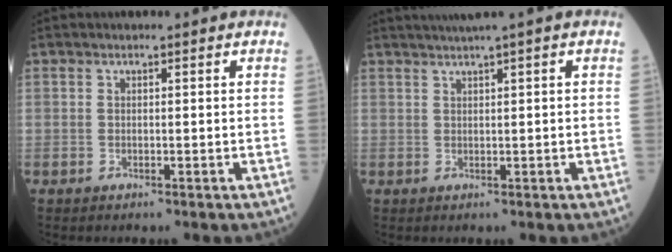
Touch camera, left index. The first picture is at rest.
{"total": 2.8, "force": [1.9, -0.8, 1.8], "torque": [-0.037, 0.010, 0.042]}